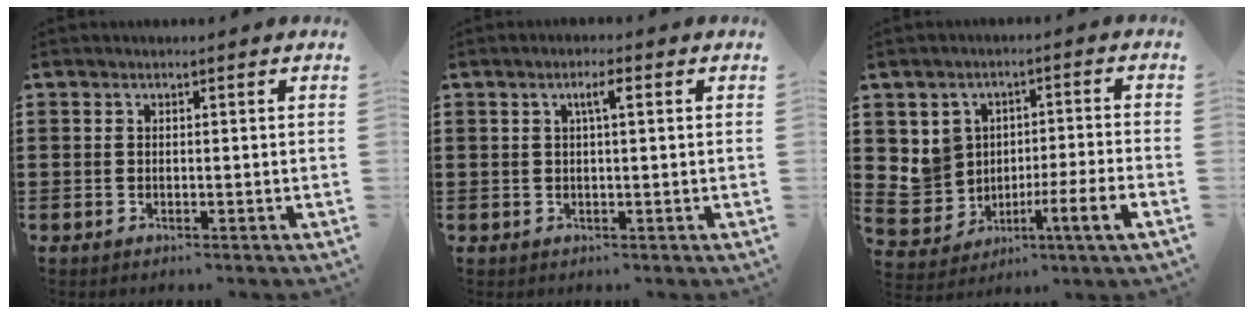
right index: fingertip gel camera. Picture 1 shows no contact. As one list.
[{"total": 2.5, "force": [0.8, 0.3, 2.4], "torque": [-0.048, 0.005, 0.011]}, {"total": 4.7, "force": [-1.3, 3.5, 2.8], "torque": [-0.080, -0.006, -0.028]}]